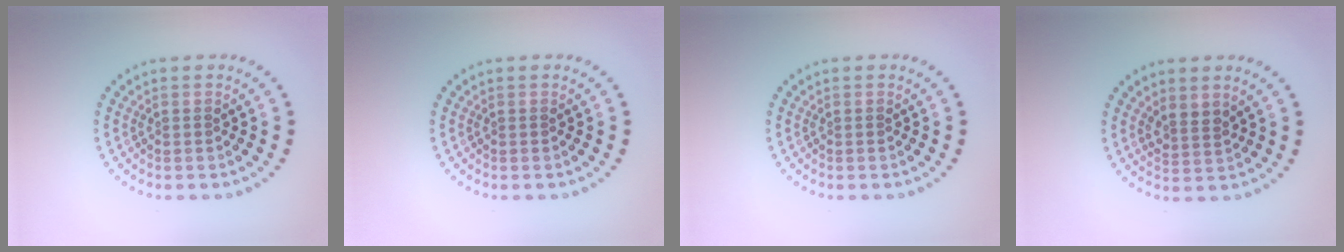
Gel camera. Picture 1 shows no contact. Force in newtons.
{"total": 0.0}
{"total": 0.0}
{"total": 1.8, "press": 1.4, "slide": 1.0}